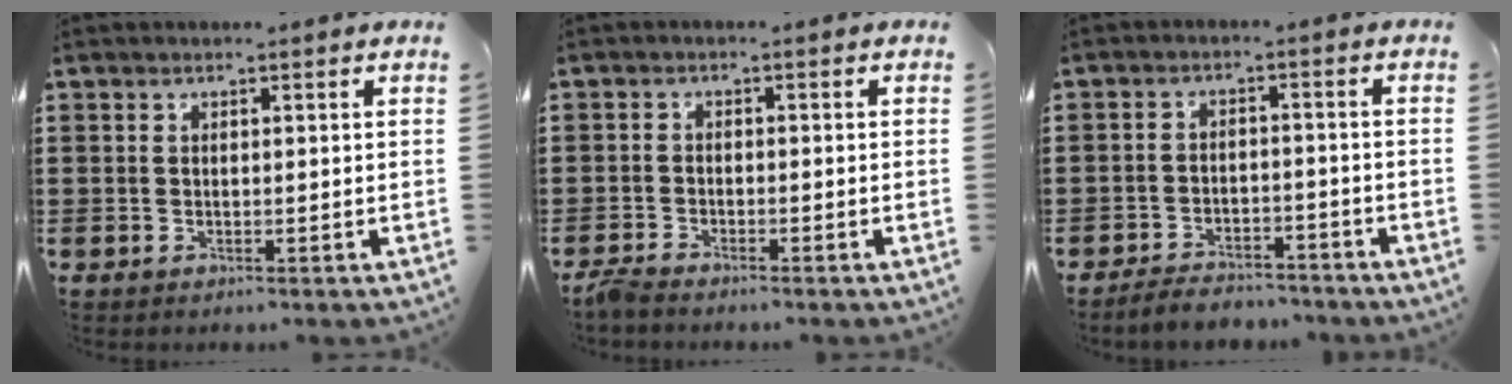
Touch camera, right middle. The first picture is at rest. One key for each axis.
{"total": 2.0, "fx": -1.9, "fy": 0.0, "fz": 0.6, "tx": -0.026, "ty": -0.003, "tz": -0.041}
{"total": 3.8, "fx": -3.8, "fy": 0.8, "fz": 0.3, "tx": -0.008, "ty": 0.008, "tz": -0.080}